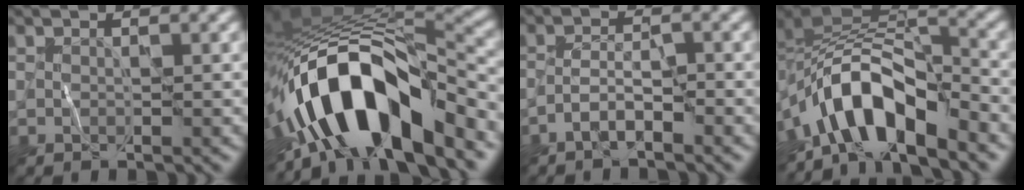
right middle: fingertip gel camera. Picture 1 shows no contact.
{"total": 14.0, "force": [-5.8, 5.6, 11.5], "torque": [-0.182, 0.015, -0.107]}
{"total": 1.9, "force": [-1.5, 0.3, 1.2], "torque": [-0.025, 0.008, -0.034]}
{"total": 9.1, "force": [-5.2, 3.8, 6.4], "torque": [-0.096, 0.013, -0.102]}